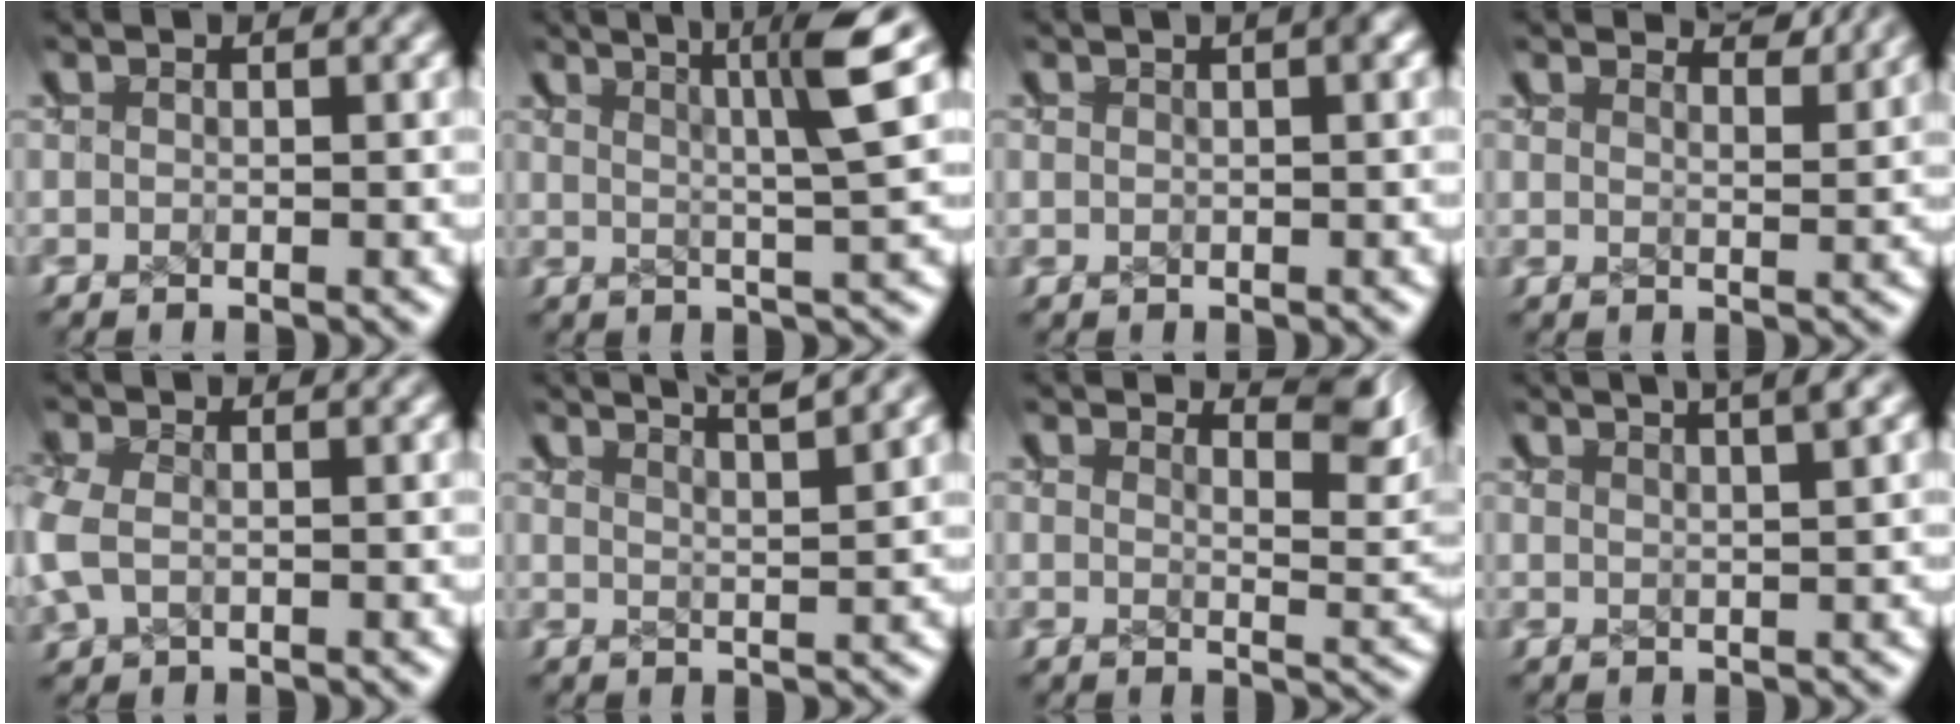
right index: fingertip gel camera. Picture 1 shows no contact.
{"total": 6.6, "force": [4.4, 0.2, 5.0], "torque": [-0.039, 0.020, 0.062]}
{"total": 0.6, "force": [0.5, -0.1, 0.4], "torque": [-0.001, 0.009, 0.005]}
{"total": 3.3, "force": [3.2, -0.6, 0.3], "torque": [-0.006, -0.001, 0.056]}
{"total": 1.7, "force": [0.7, 0.9, 1.3], "torque": [-0.034, -0.002, 0.022]}
{"total": 4.9, "force": [4.6, 0.1, 1.8], "torque": [-0.010, 0.011, 0.072]}
{"total": 3.7, "force": [2.8, 0.2, 2.5], "torque": [-0.025, -0.001, 0.047]}
{"total": 3.3, "force": [2.7, 0.3, 1.9], "torque": [-0.021, 0.013, 0.042]}